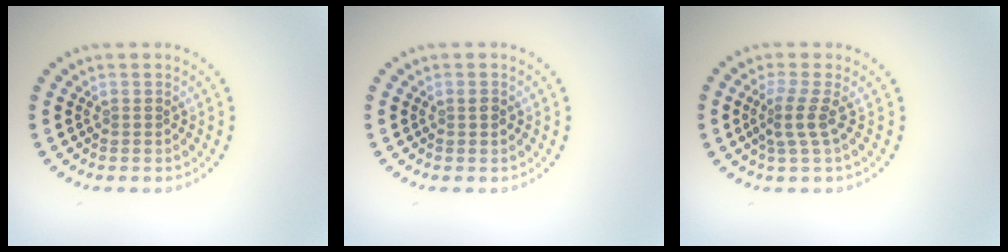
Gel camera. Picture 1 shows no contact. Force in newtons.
{"total": 0.9, "press": 0.8, "slide": 0.1}
{"total": 2.3, "press": 1.6, "slide": 1.7}